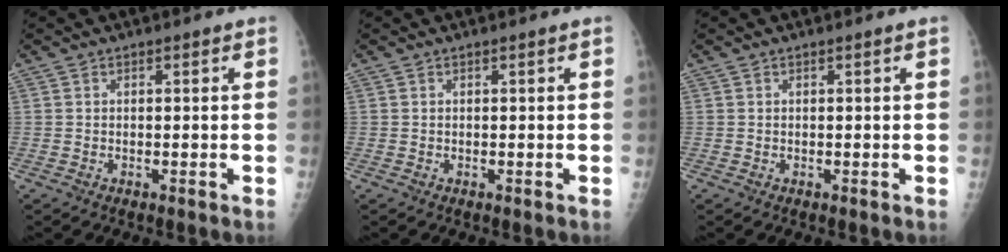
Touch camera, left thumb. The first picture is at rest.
{"total": 0.0}
{"total": 0.0}